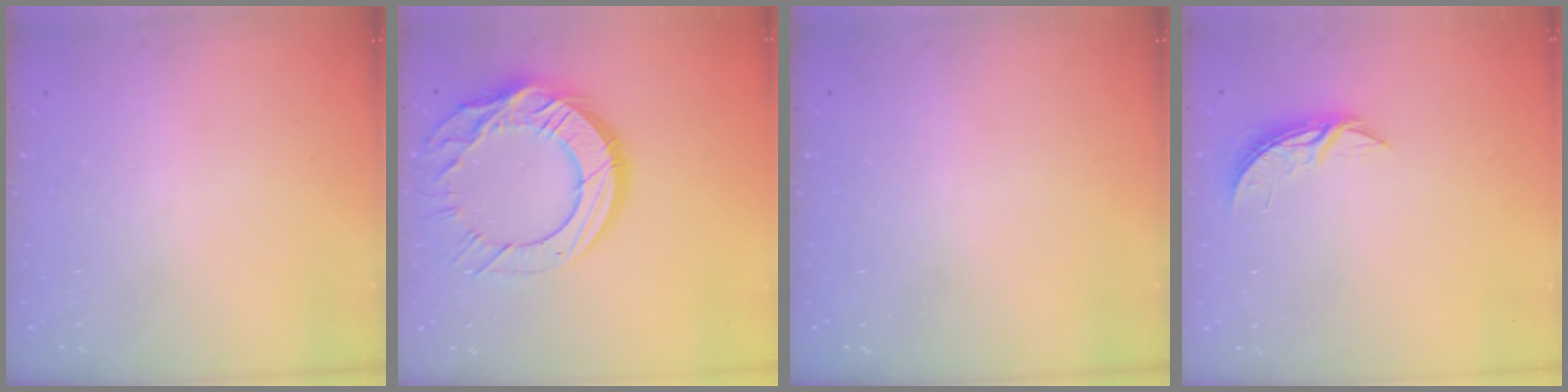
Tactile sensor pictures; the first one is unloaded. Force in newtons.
{"total": 20.4, "press": 20.3, "slide": 2.0}
{"total": 0.0}
{"total": 4.3, "press": 4.3, "slide": 0.3}